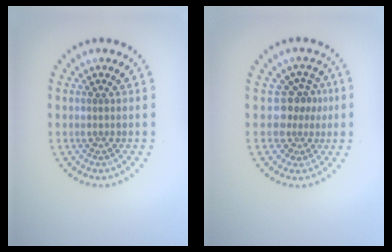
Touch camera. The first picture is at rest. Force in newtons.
{"total": 2.8, "press": 2.0, "slide": 2.0}